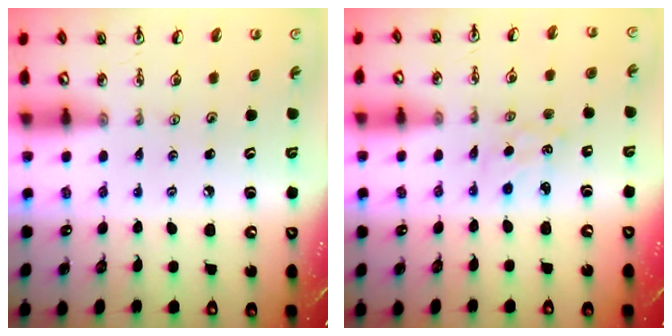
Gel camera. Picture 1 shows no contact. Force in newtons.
{"total": 2.5, "press": 2.5, "slide": 0.4}